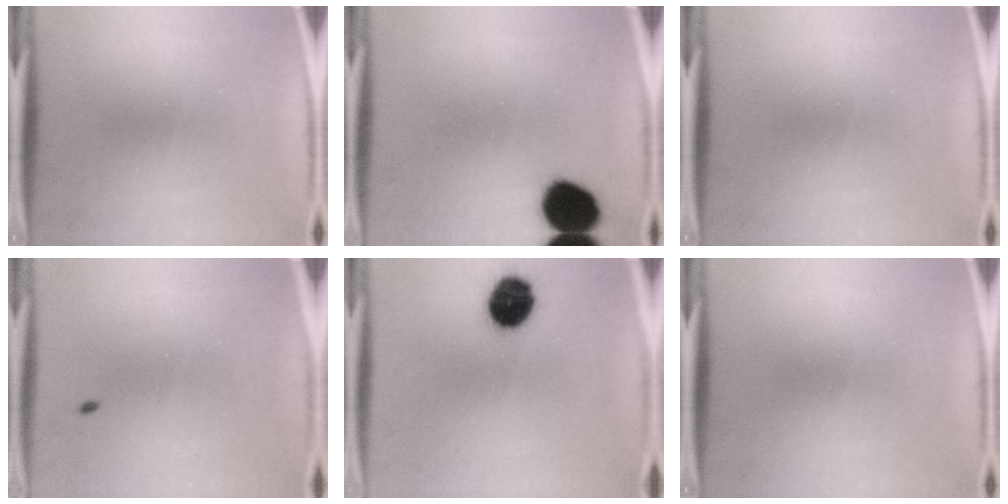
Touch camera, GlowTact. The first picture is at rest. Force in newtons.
{"total": 11.7}
{"total": 0.0}
{"total": 0.7}
{"total": 11.5}
{"total": 0.0}